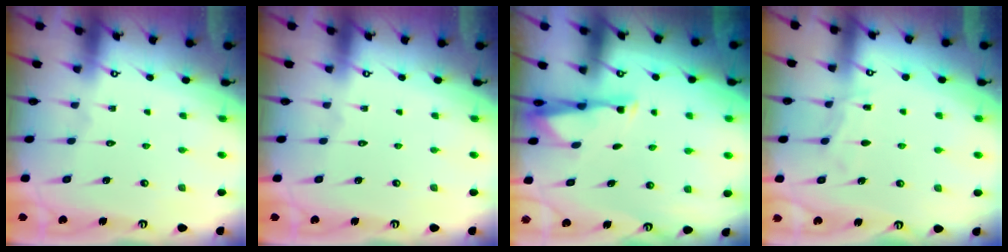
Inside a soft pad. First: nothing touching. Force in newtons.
{"total": 0.0}
{"total": 3.0, "press": 2.9, "slide": 0.6}
{"total": 5.8, "press": 5.8, "slide": 0.6}